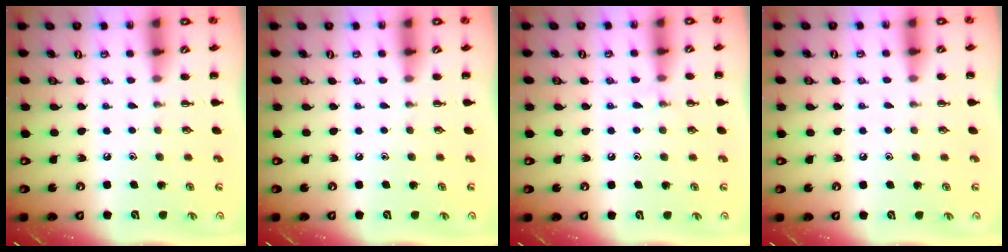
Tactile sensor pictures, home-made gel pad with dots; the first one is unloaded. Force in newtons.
{"total": 0.0}
{"total": 4.6, "press": 4.3, "slide": 1.5}
{"total": 3.0, "press": 2.8, "slide": 1.1}